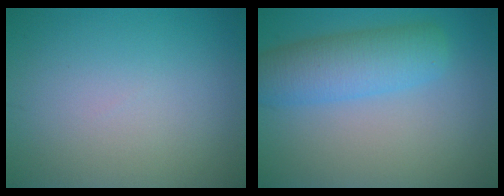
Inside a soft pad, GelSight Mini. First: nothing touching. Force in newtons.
{"total": 5.4, "press": 5.4, "slide": 0.2}